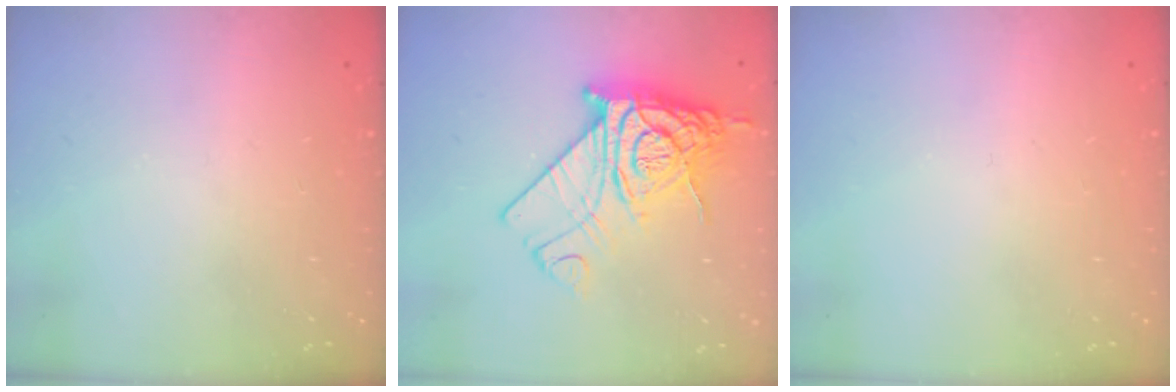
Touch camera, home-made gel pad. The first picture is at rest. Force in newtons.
{"total": 16.9, "press": 16.8, "slide": 1.7}
{"total": 0.0}